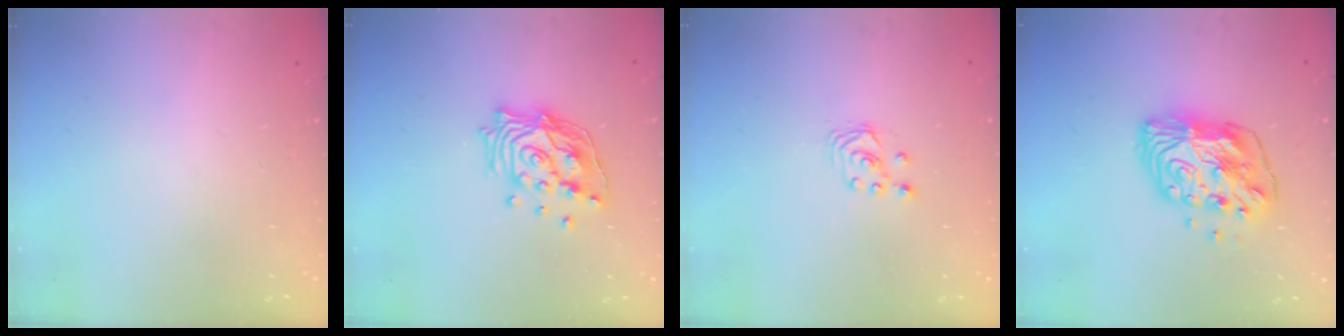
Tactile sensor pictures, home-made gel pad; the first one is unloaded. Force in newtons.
{"total": 14.8, "press": 14.6, "slide": 2.2}
{"total": 2.1, "press": 2.1, "slide": 0.3}
{"total": 12.2, "press": 12.1, "slide": 1.1}